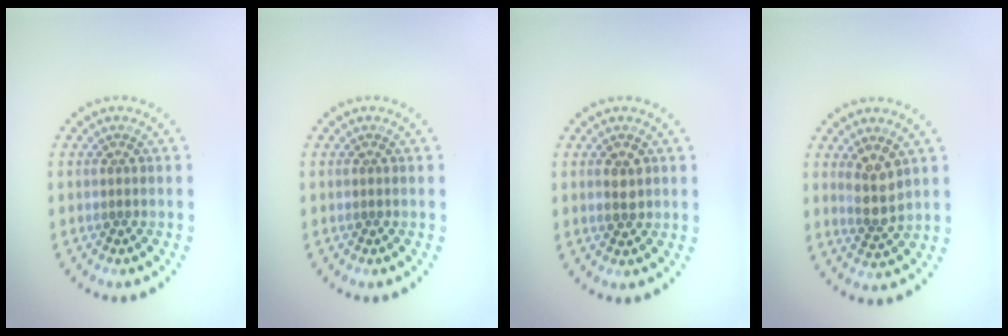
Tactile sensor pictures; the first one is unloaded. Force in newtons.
{"total": 0.0}
{"total": 1.5, "press": 1.5, "slide": 0.1}
{"total": 2.7, "press": 2.3, "slide": 1.3}